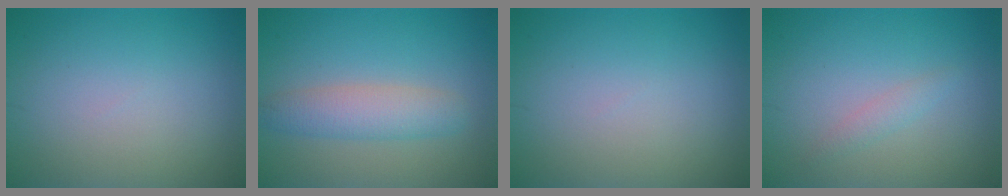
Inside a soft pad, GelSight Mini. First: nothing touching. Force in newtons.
{"total": 3.5, "press": 3.5, "slide": 0.1}
{"total": 0.0}
{"total": 1.1, "press": 1.1, "slide": 0.0}